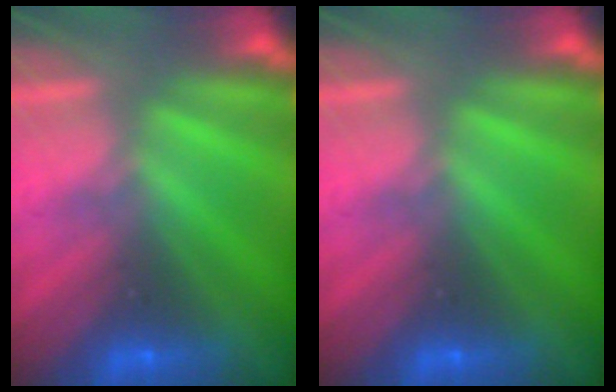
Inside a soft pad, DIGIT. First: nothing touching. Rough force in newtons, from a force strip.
{"total": 0.0}